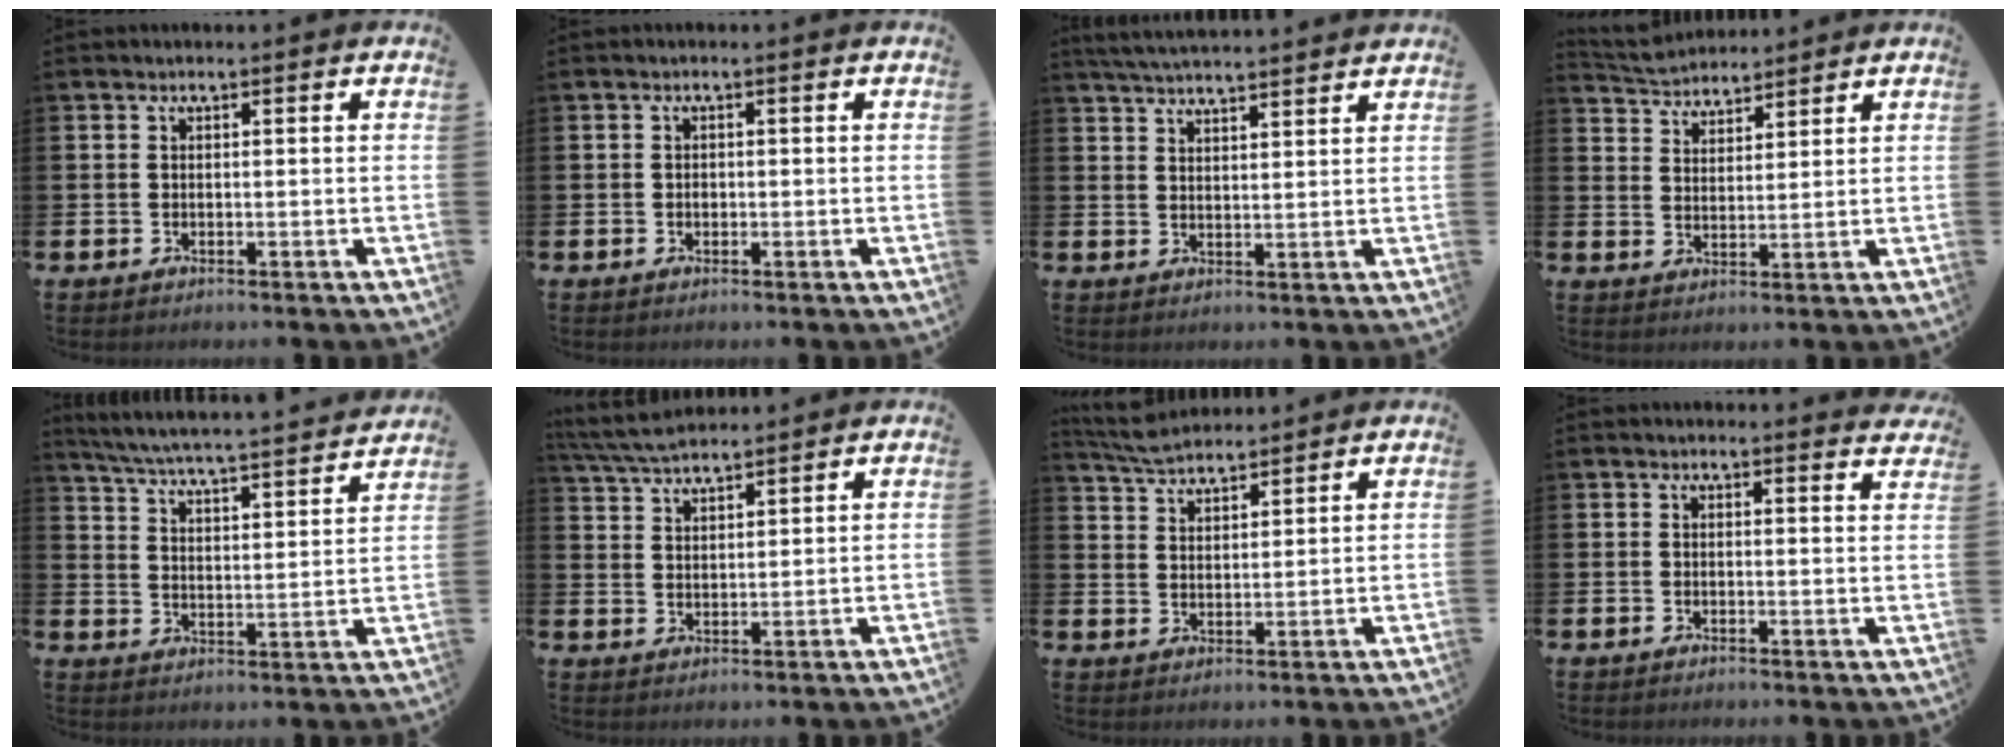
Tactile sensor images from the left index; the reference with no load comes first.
{"total": 0.6, "force": [-0.1, 0.5, 0.3], "torque": [0.002, 0.001, -0.005]}
{"total": 4.4, "force": [4.3, -0.2, 0.6], "torque": [-0.021, -0.021, 0.079]}
{"total": 4.3, "force": [4.2, 0.8, -0.2], "torque": [-0.011, -0.021, 0.075]}
{"total": 5.8, "force": [5.5, 0.1, 1.8], "torque": [-0.055, -0.050, 0.090]}
{"total": 5.3, "force": [5.1, 0.6, 1.3], "torque": [-0.031, -0.023, 0.091]}
{"total": 5.1, "force": [5.1, 0.6, 0.7], "torque": [-0.019, -0.026, 0.091]}
{"total": 1.6, "force": [1.6, 0.1, 0.0], "torque": [0.014, -0.012, 0.025]}